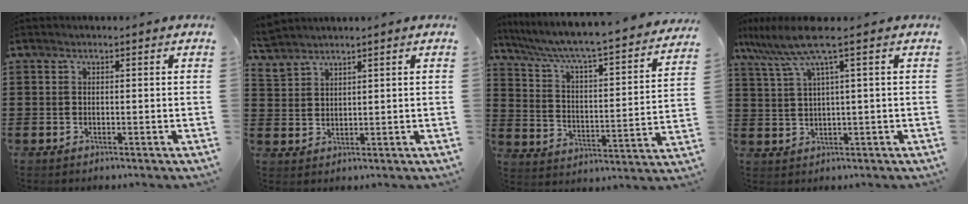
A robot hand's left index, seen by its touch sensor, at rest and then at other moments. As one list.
[{"total": 2.7, "force": [2.6, 0.8, -0.1], "torque": [-0.008, -0.002, 0.050]}, {"total": 4.5, "force": [3.8, -0.2, 2.3], "torque": [-0.065, -0.046, 0.051]}, {"total": 6.5, "force": [2.9, 0.1, 5.8], "torque": [-0.137, -0.016, 0.043]}]